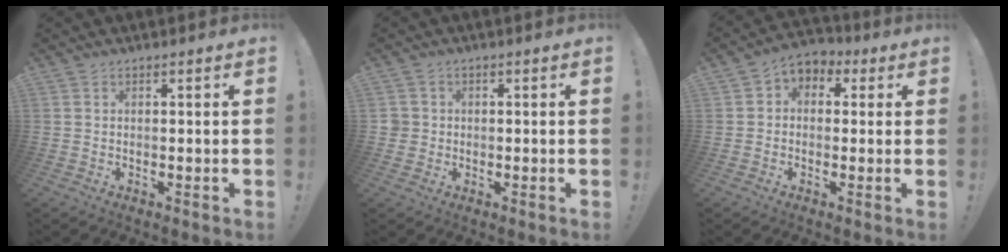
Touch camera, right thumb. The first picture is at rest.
{"total": 2.9, "force": [-0.1, 2.8, 0.8], "torque": [-0.013, 0.006, 0.001]}
{"total": 4.9, "force": [-1.0, 4.2, 2.3], "torque": [-0.027, 0.013, -0.016]}